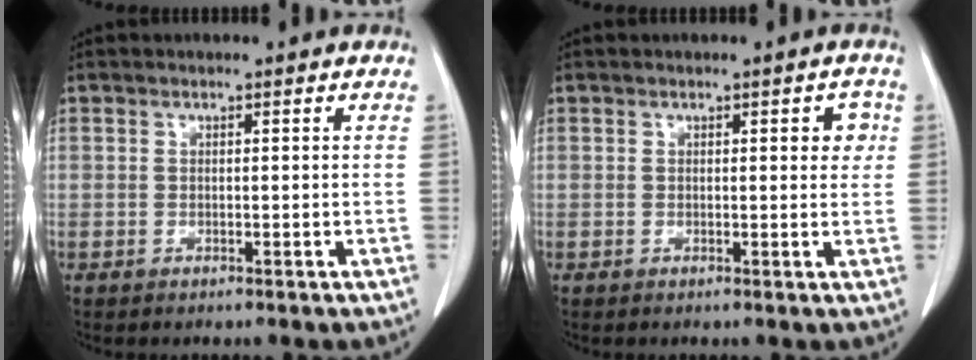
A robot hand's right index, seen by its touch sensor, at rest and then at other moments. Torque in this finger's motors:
{"motor_torque": [0.10, -0.03, 0.02, 0.00]}